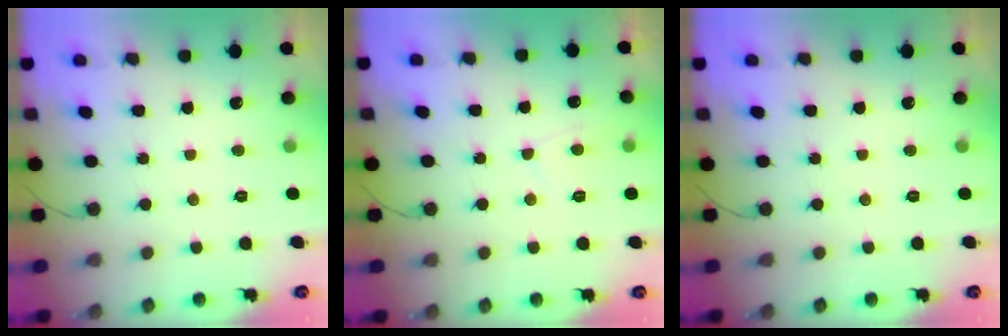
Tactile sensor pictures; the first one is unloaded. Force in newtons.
{"total": 3.9, "press": 3.9, "slide": 0.5}
{"total": 0.0}